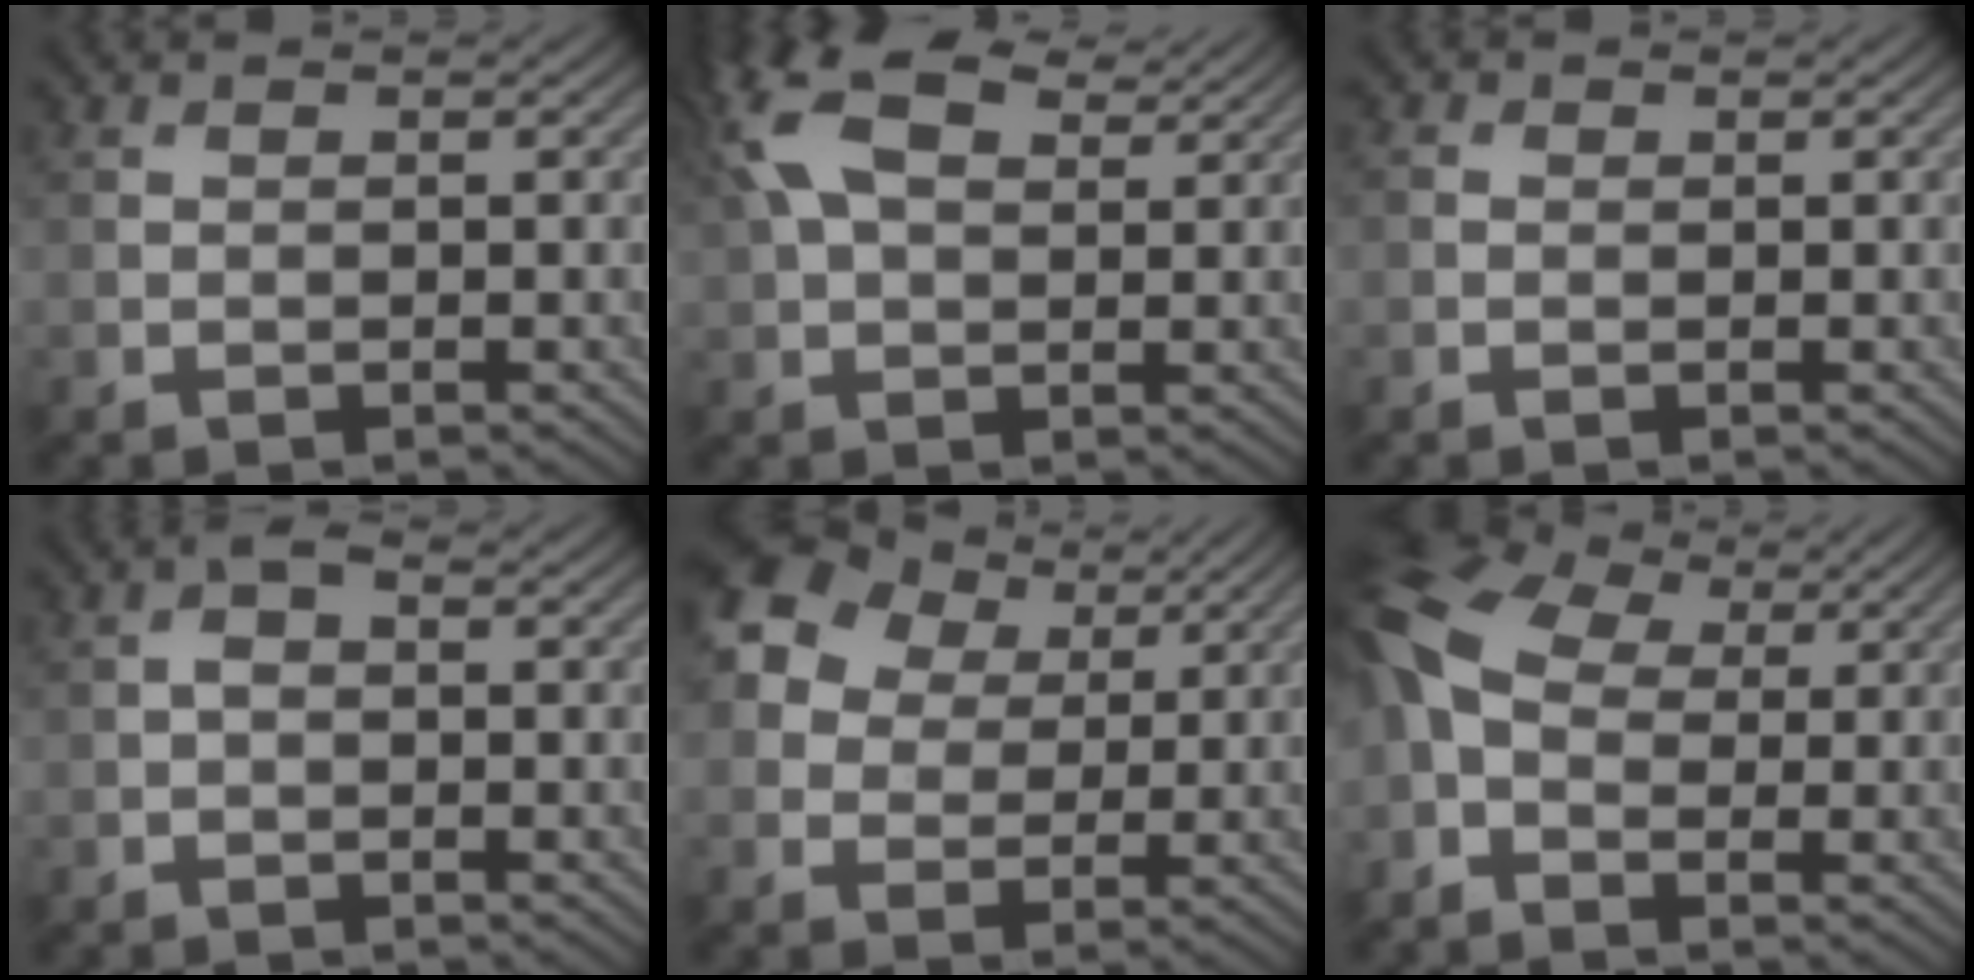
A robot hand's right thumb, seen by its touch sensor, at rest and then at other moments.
{"total": 11.0, "force": [4.8, 5.9, 8.0], "torque": [-0.202, 0.028, 0.090]}
{"total": 0.7, "force": [0.0, 0.7, 0.3], "torque": [-0.006, -0.002, -0.002]}
{"total": 1.7, "force": [0.0, 1.0, 1.4], "torque": [-0.027, 0.007, -0.005]}
{"total": 11.5, "force": [5.4, 8.3, 5.8], "torque": [-0.162, 0.049, 0.089]}
{"total": 10.1, "force": [0.5, 7.1, 7.1], "torque": [-0.181, 0.001, 0.002]}